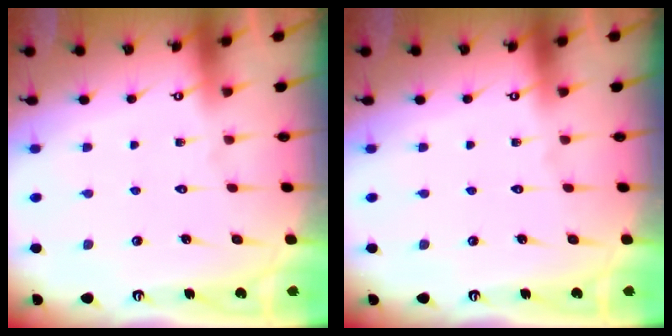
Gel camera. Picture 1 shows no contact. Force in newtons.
{"total": 0.0}